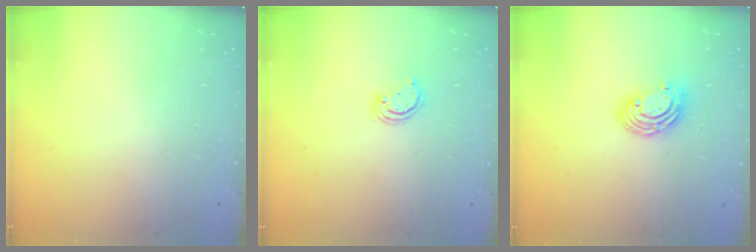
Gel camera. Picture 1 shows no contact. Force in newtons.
{"total": 2.5, "press": 2.5, "slide": 0.2}
{"total": 8.8, "press": 8.7, "slide": 1.5}